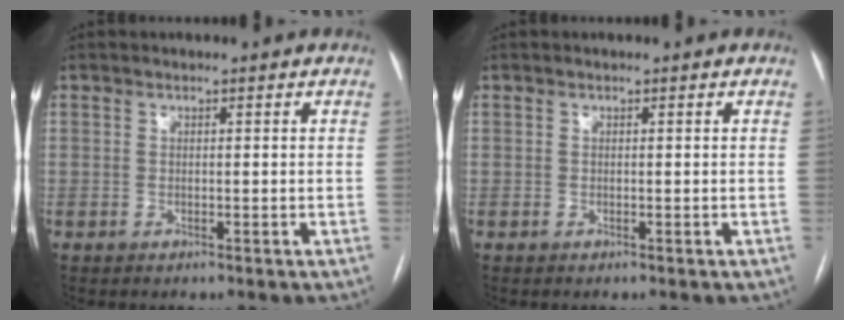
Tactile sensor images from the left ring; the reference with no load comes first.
{"total": 0.0}